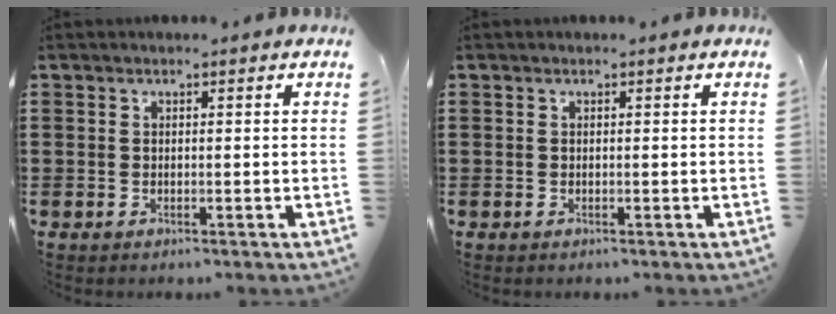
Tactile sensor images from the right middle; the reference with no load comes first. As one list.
[{"total": 0.0}]